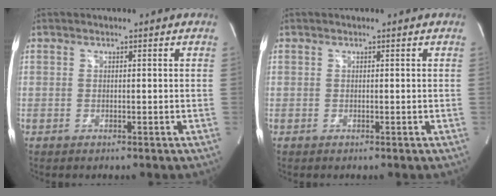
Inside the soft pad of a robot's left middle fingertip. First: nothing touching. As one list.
[{"total": 0.0}]